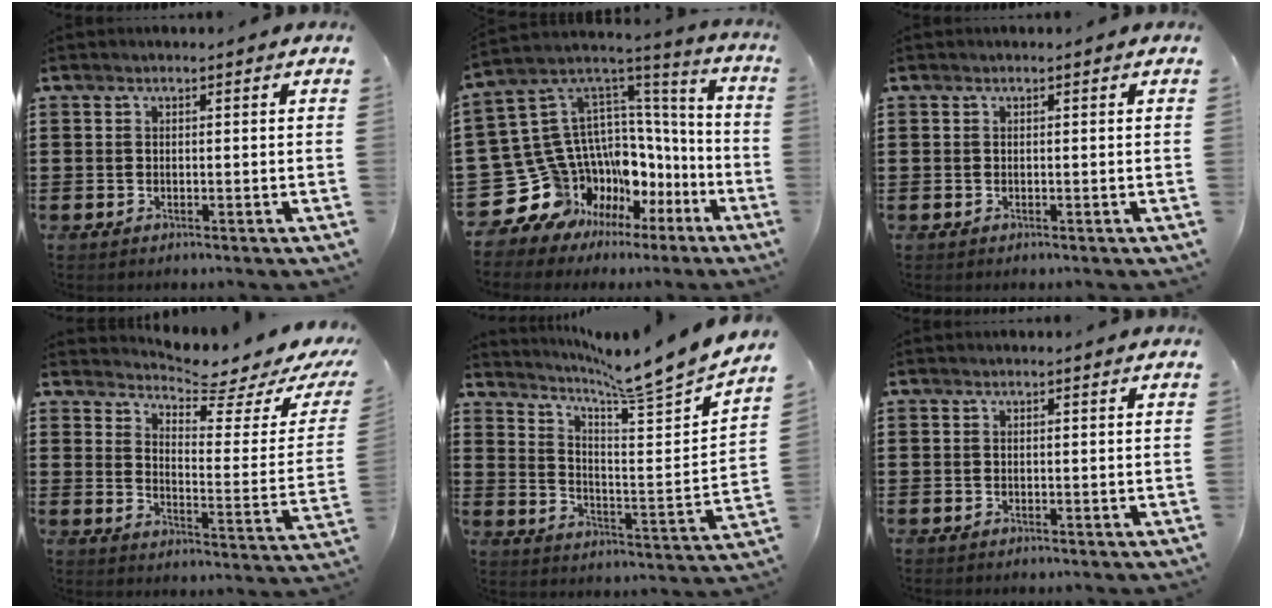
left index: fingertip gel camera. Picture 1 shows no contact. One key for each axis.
{"total": 14.3, "fx": -5.8, "fy": 11.8, "fz": 5.6, "tx": -0.169, "ty": -0.040, "tz": -0.062}
{"total": 0.0}
{"total": 4.7, "fx": 4.3, "fy": -0.1, "fz": 1.8, "tx": -0.038, "ty": -0.047, "tz": 0.063}
{"total": 7.3, "fx": 6.6, "fy": -1.2, "fz": 3.0, "tx": -0.071, "ty": -0.067, "tz": 0.098}
{"total": 0.0}